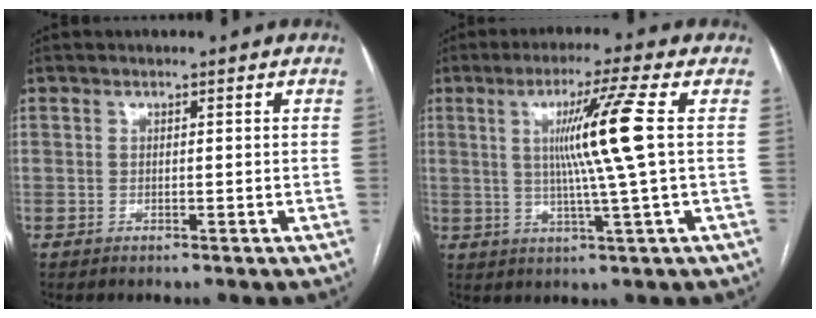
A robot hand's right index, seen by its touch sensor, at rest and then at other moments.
{"total": 9.6, "force": [1.5, -2.3, 9.2], "torque": [-0.161, -0.001, 0.035]}